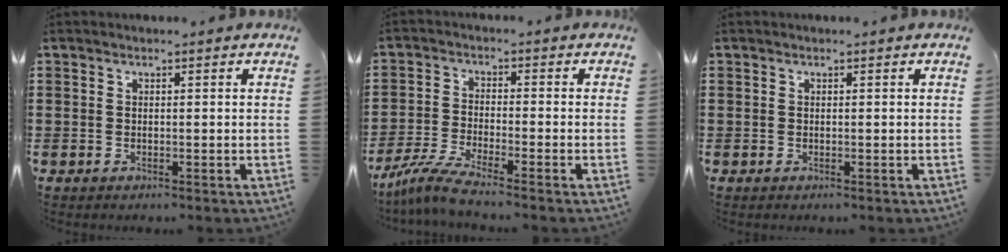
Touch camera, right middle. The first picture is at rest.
{"total": 4.9, "force": [-4.2, -0.2, 2.3], "torque": [-0.062, -0.019, -0.084]}
{"total": 0.0}